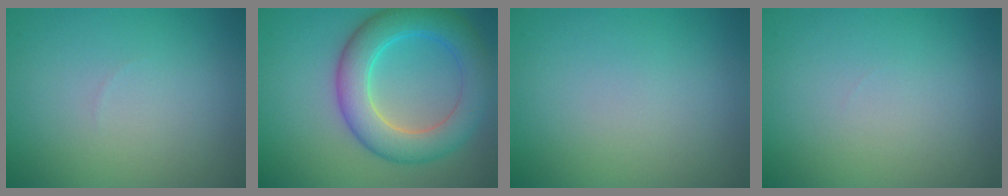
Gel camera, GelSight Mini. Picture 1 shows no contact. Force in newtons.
{"total": 6.9, "press": 6.9, "slide": 0.3}
{"total": 0.0}
{"total": 0.0}